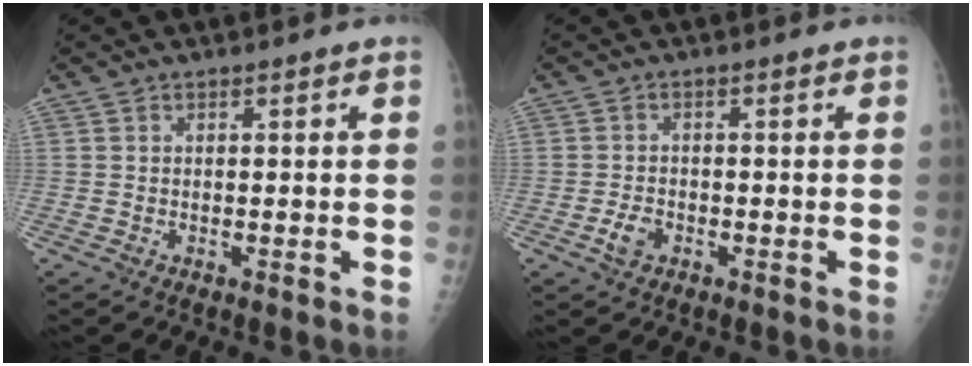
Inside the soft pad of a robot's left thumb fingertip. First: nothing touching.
{"total": 2.8, "force": [-1.3, 1.9, 1.7], "torque": [-0.030, 0.003, -0.022]}